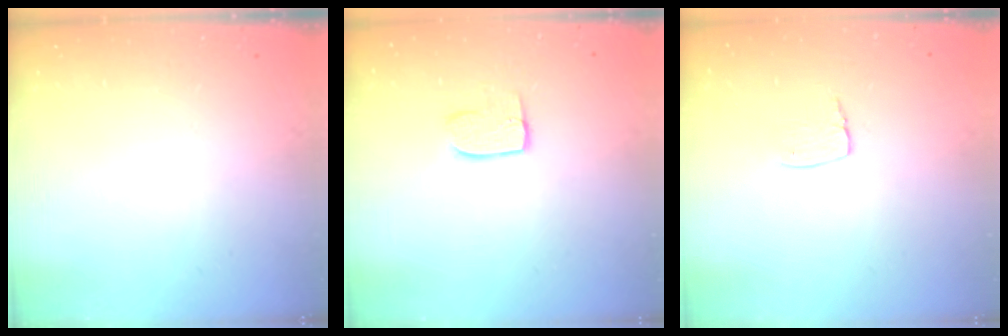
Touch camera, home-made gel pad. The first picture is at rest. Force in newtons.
{"total": 6.9, "press": 6.9, "slide": 0.2}
{"total": 5.6, "press": 5.6, "slide": 0.4}